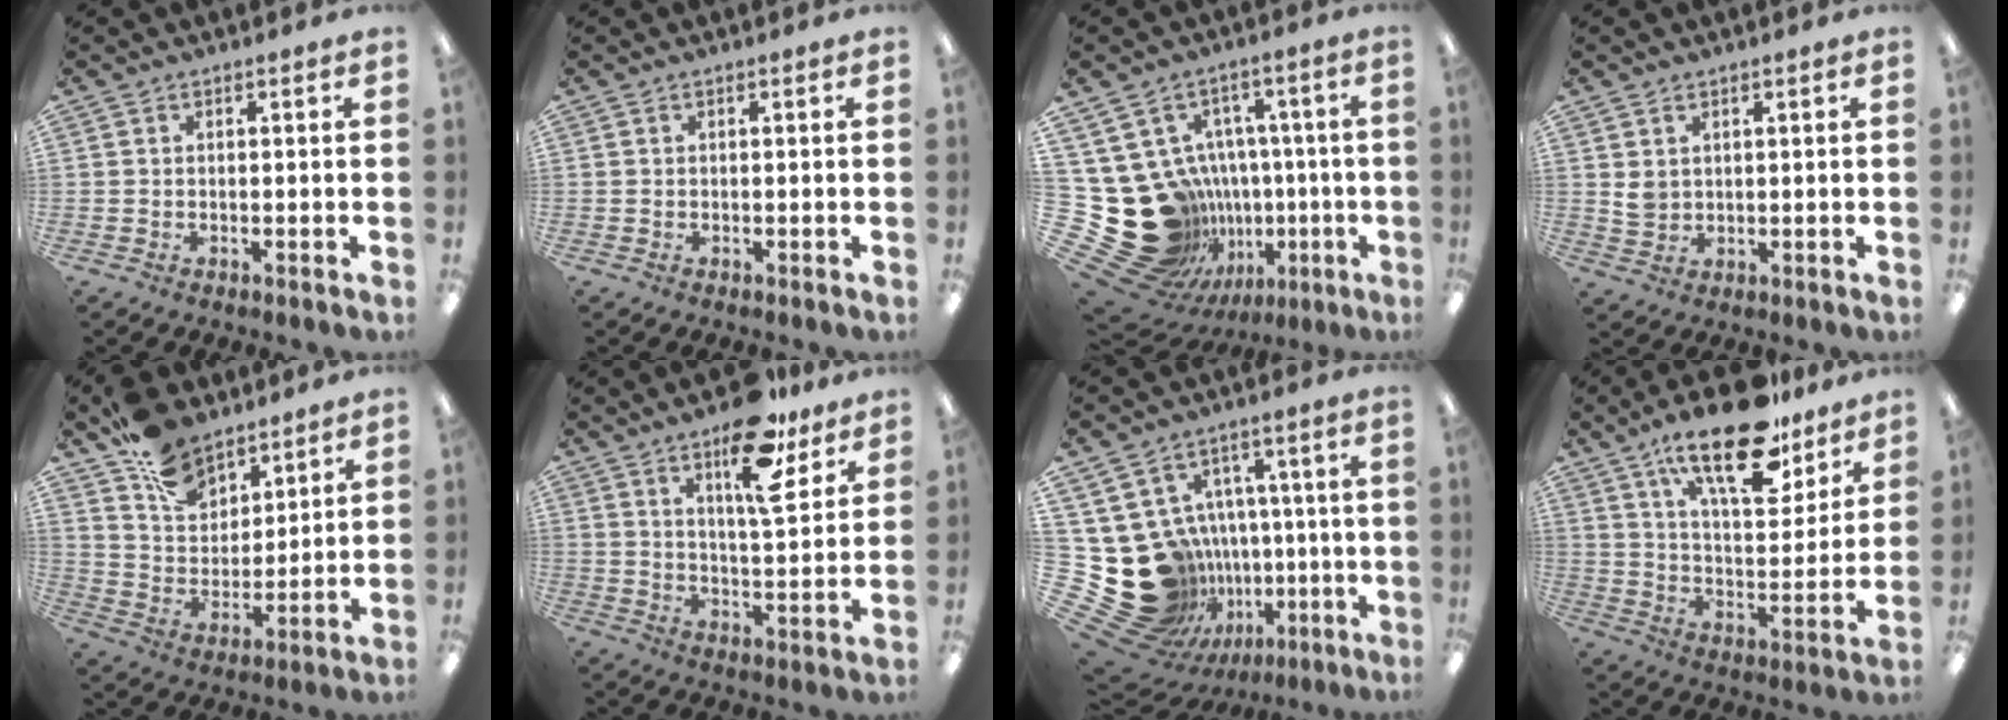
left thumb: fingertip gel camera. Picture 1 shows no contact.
{"total": 0.0}
{"total": 25.2, "force": [-3.2, 21.8, 12.2], "torque": [-0.247, -0.021, 0.024]}
{"total": 3.1, "force": [1.4, 2.5, 1.1], "torque": [-0.016, -0.002, 0.027]}
{"total": 12.8, "force": [9.3, 7.5, 4.5], "torque": [-0.085, -0.051, 0.180]}
{"total": 14.9, "force": [9.5, 5.5, 10.0], "torque": [-0.145, -0.046, 0.158]}
{"total": 21.9, "force": [-2.6, 19.6, 9.5], "torque": [-0.195, -0.017, 0.023]}
{"total": 20.6, "force": [14.2, 8.2, 12.6], "torque": [-0.197, -0.078, 0.235]}